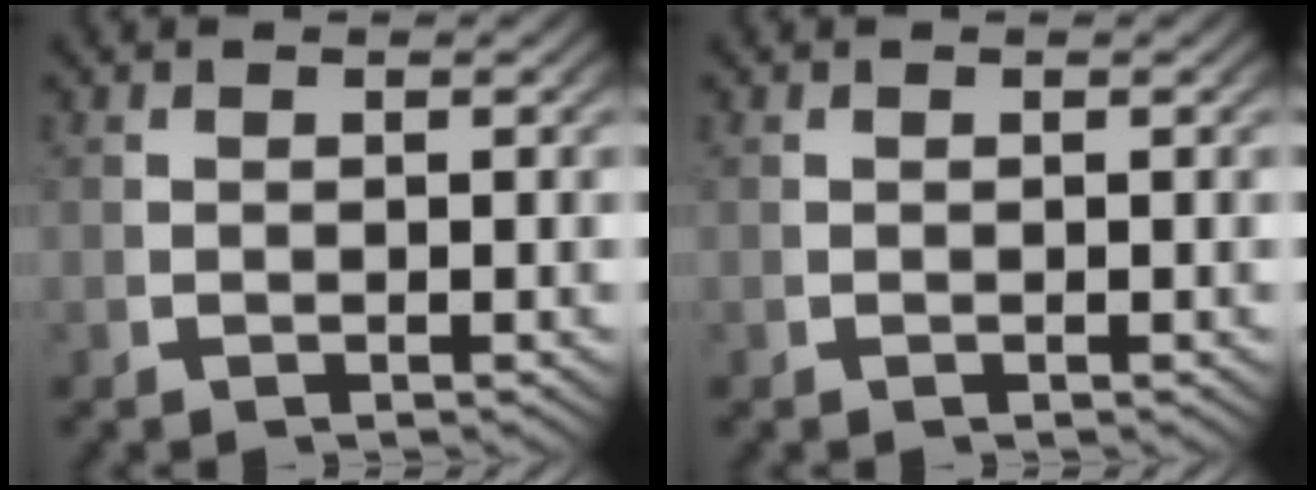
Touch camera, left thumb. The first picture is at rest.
{"total": 0.0}